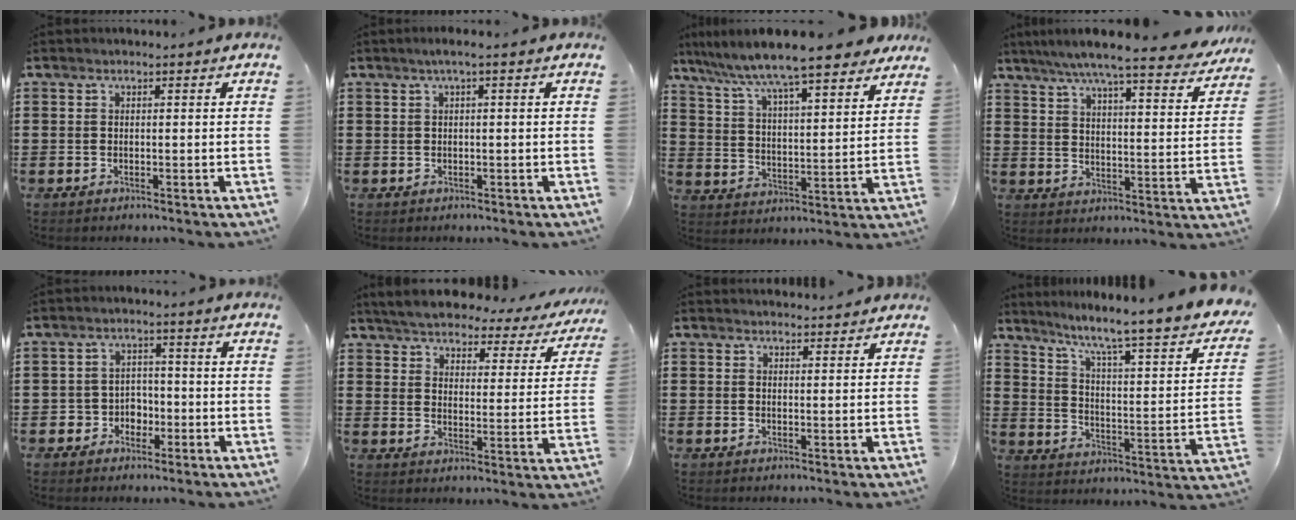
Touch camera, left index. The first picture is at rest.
{"total": 1.4, "force": [0.1, 0.0, 1.4], "torque": [-0.022, -0.003, 0.002]}
{"total": 9.1, "force": [8.1, 0.3, 4.1], "torque": [-0.116, -0.044, 0.135]}
{"total": 7.8, "force": [6.8, -0.2, 3.8], "torque": [-0.099, -0.038, 0.115]}
{"total": 3.5, "force": [-1.6, 2.9, 1.1], "torque": [-0.030, 0.006, -0.036]}
{"total": 4.8, "force": [4.6, 0.4, 1.1], "torque": [-0.048, -0.032, 0.076]}
{"total": 1.8, "force": [1.7, 0.4, -0.1], "torque": [-0.003, 0.000, 0.035]}
{"total": 6.2, "force": [4.6, -0.4, 4.1], "torque": [-0.101, -0.048, 0.062]}